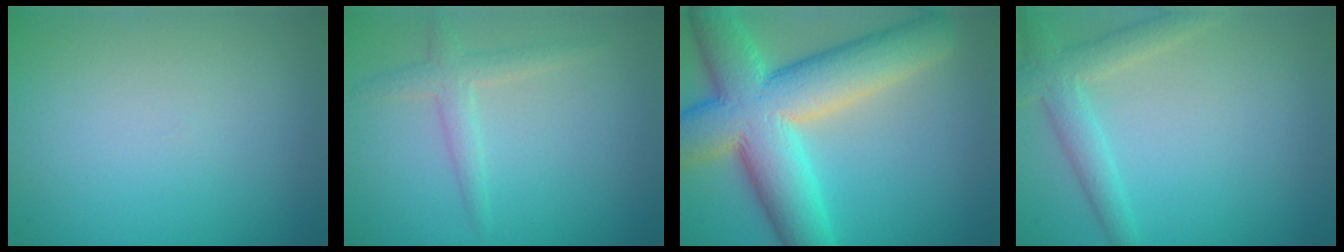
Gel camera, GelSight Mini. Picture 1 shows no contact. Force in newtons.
{"total": 2.1, "press": 2.0, "slide": 0.1}
{"total": 12.2, "press": 12.2, "slide": 0.5}
{"total": 3.1, "press": 3.1, "slide": 0.2}